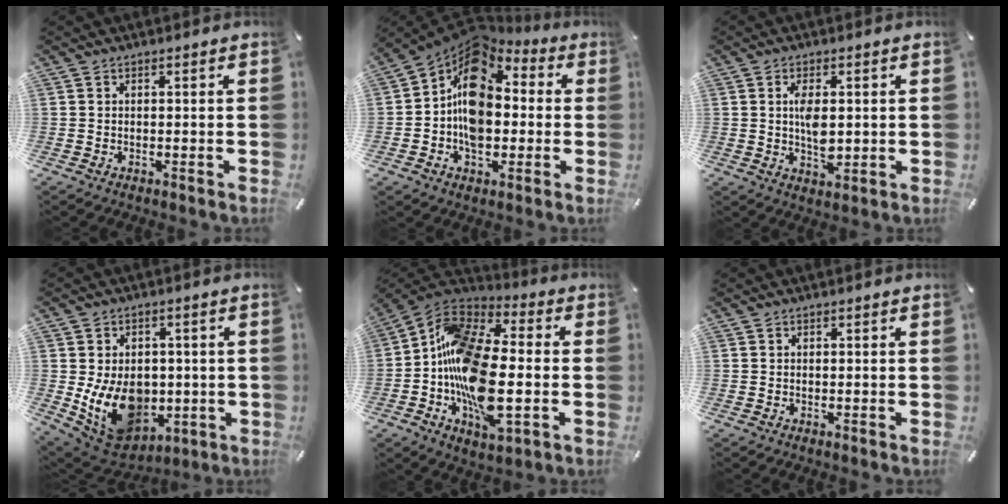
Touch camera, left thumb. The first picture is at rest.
{"total": 13.5, "force": [-0.3, 10.3, 8.7], "torque": [-0.163, 0.003, -0.007]}
{"total": 6.3, "force": [0.5, 3.4, 5.3], "torque": [-0.101, -0.002, 0.002]}
{"total": 13.9, "force": [-1.7, 11.0, 8.4], "torque": [-0.159, -0.012, -0.021]}
{"total": 19.9, "force": [-5.1, 10.7, 15.9], "torque": [-0.322, 0.020, -0.086]}
{"total": 0.0}